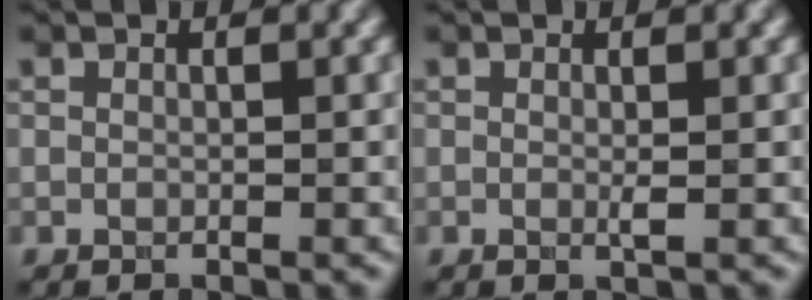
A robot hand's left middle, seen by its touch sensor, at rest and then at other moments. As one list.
[{"total": 0.7, "force": [0.0, 0.0, 0.7], "torque": [-0.014, -0.003, -0.001]}]